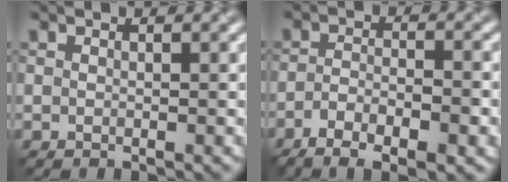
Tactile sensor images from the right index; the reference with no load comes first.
{"total": 6.4, "force": [-3.8, 2.2, 4.7], "torque": [-0.085, 0.000, -0.064]}